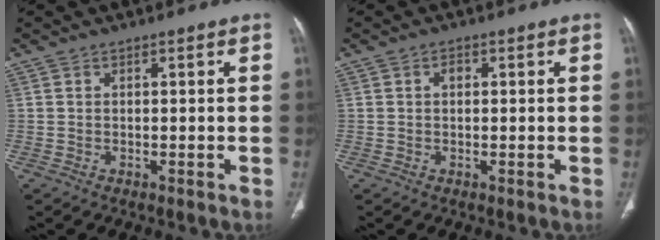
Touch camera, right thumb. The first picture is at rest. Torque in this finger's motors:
{"motor_torque": [0.56, 0.50, 0.36, 0.28, 0.00]}